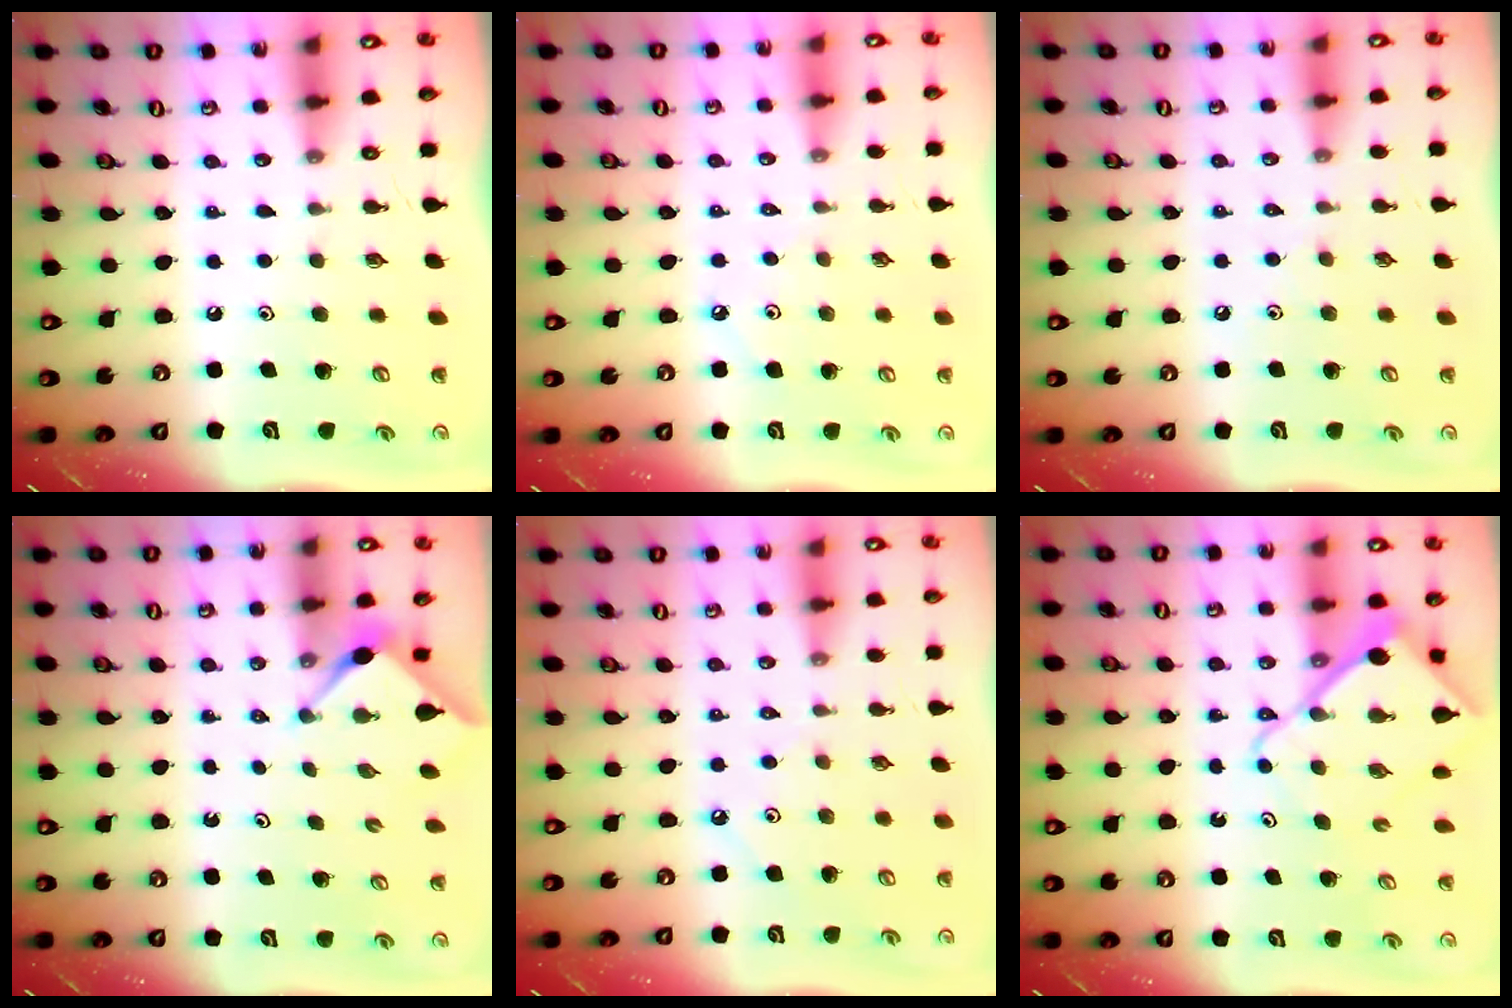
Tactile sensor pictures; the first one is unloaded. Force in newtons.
{"total": 1.9, "press": 1.9, "slide": 0.4}
{"total": 2.4, "press": 2.3, "slide": 0.5}
{"total": 2.8, "press": 2.8, "slide": 0.4}
{"total": 2.2, "press": 2.2, "slide": 0.3}
{"total": 11.5, "press": 11.4, "slide": 1.2}